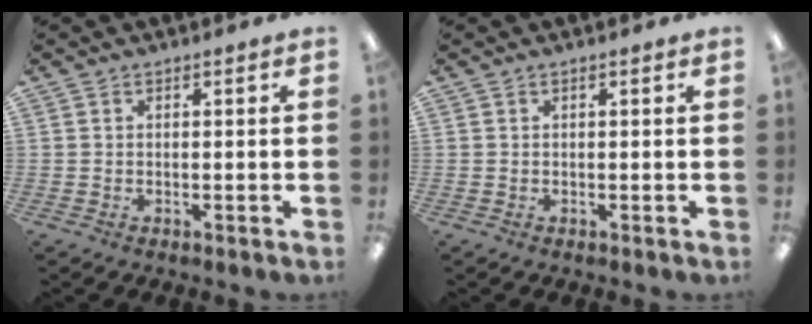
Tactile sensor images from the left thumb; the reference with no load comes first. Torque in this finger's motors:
{"motor_torque": [-0.23, -0.03, -0.18, 0.08, 0.00]}